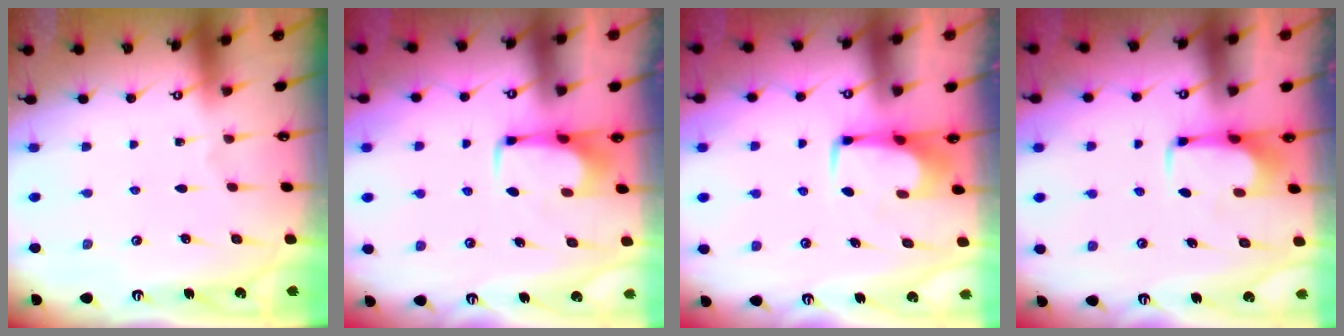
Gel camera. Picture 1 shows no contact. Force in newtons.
{"total": 1.6, "press": 1.5, "slide": 0.4}
{"total": 1.6, "press": 1.4, "slide": 0.7}
{"total": 2.0, "press": 1.9, "slide": 0.4}